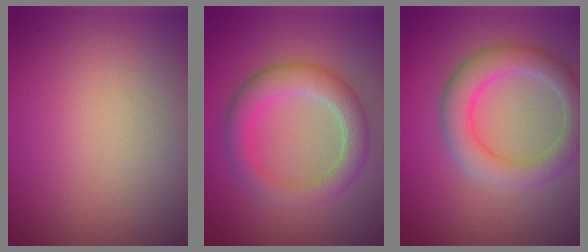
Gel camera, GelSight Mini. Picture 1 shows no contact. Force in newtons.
{"total": 4.4, "press": 4.4, "slide": 0.1}
{"total": 4.7, "press": 4.6, "slide": 0.4}